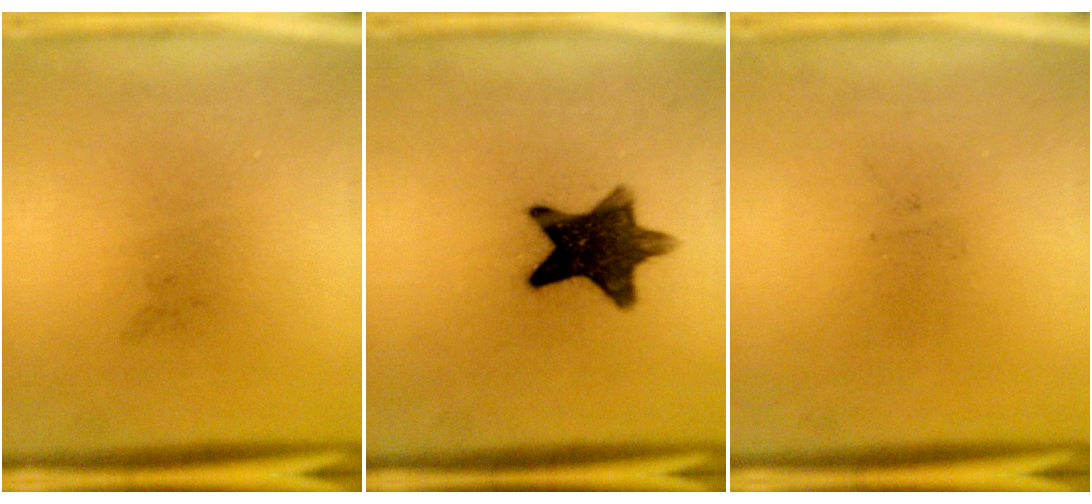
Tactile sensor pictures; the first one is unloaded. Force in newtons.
{"total": 12.2}
{"total": 0.0}